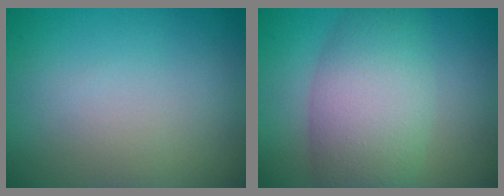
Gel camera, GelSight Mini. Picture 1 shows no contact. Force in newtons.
{"total": 6.9, "press": 6.9, "slide": 0.4}